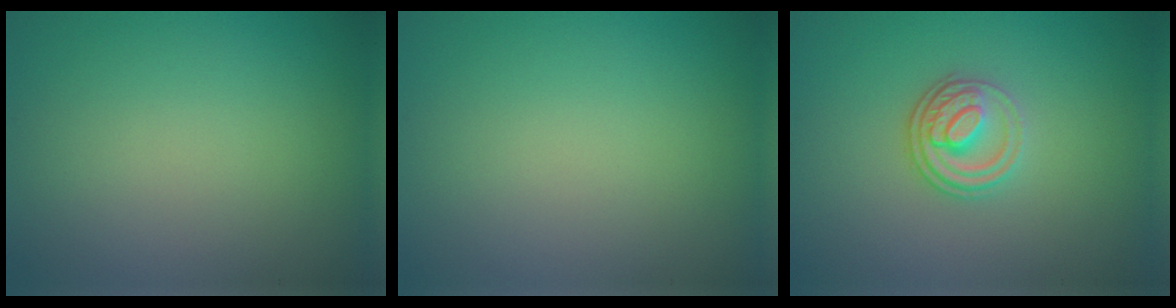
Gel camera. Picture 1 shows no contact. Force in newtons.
{"total": 0.0}
{"total": 3.3, "press": 2.7, "slide": 2.0}